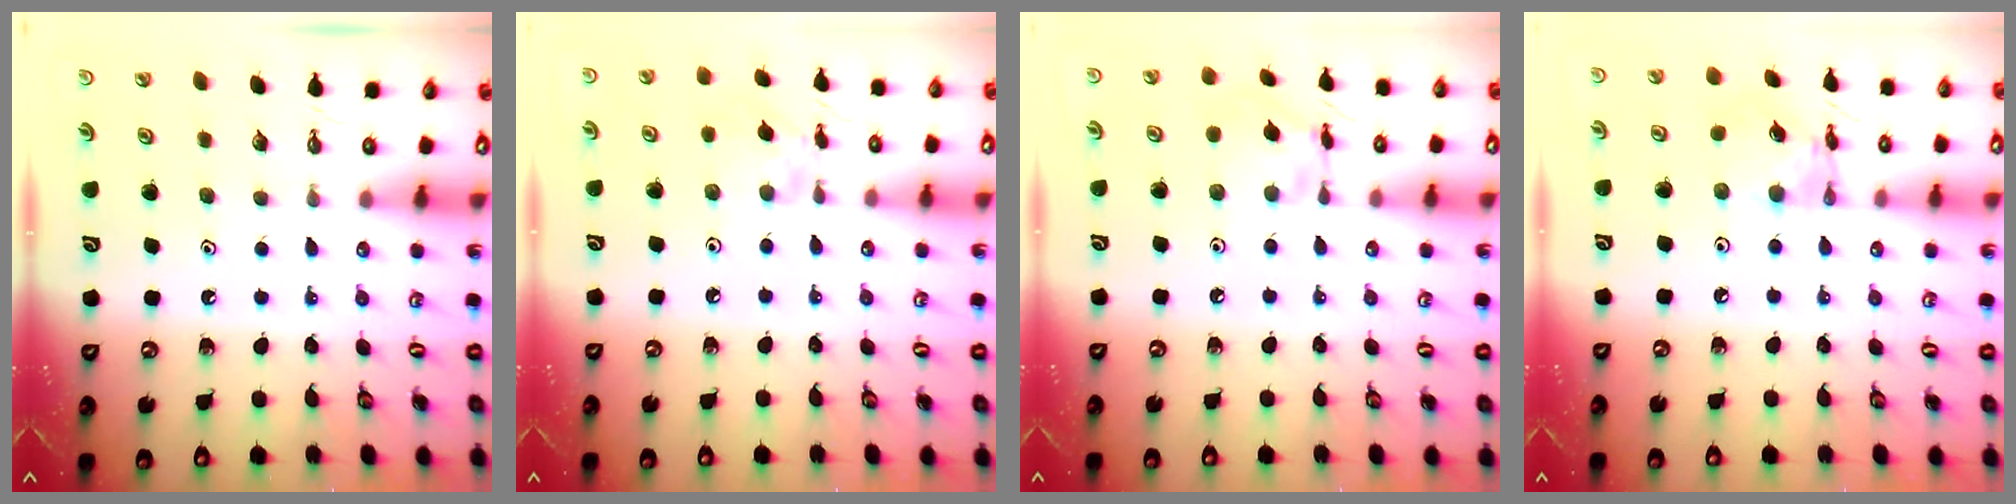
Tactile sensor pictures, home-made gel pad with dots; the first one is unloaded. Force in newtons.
{"total": 4.7, "press": 4.7, "slide": 0.3}
{"total": 9.7, "press": 9.7, "slide": 0.6}
{"total": 7.8, "press": 7.8, "slide": 0.4}